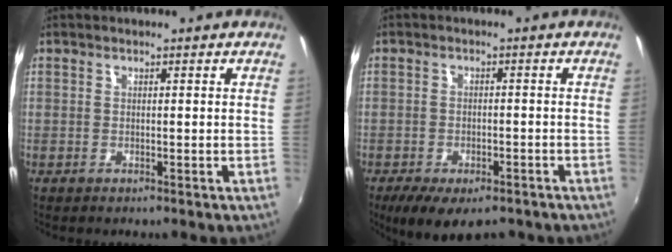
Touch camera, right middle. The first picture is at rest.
{"total": 10.8, "force": [-7.6, 4.4, 6.2], "torque": [-0.130, -0.034, -0.114]}